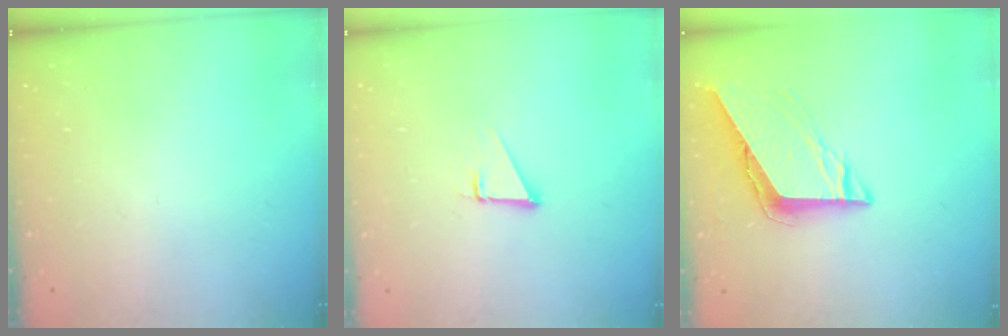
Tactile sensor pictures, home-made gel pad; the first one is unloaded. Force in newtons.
{"total": 1.9, "press": 1.9, "slide": 0.0}
{"total": 8.1, "press": 8.1, "slide": 0.3}